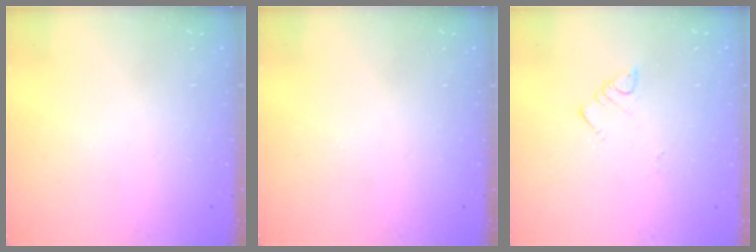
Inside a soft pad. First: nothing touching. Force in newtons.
{"total": 0.0}
{"total": 2.9, "press": 2.9, "slide": 0.3}